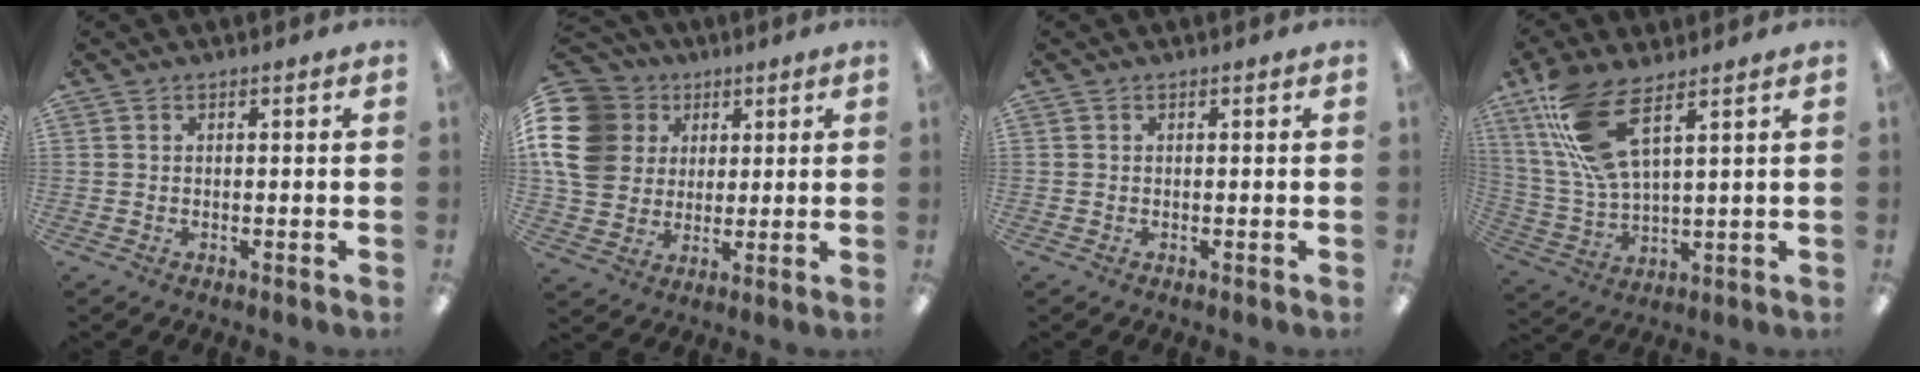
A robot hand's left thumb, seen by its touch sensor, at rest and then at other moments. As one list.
[{"total": 16.7, "force": [4.6, 14.2, 7.7], "torque": [-0.178, -0.005, 0.092]}, {"total": 0.0}, {"total": 13.3, "force": [8.1, 4.1, 9.7], "torque": [-0.216, -0.029, 0.148]}]